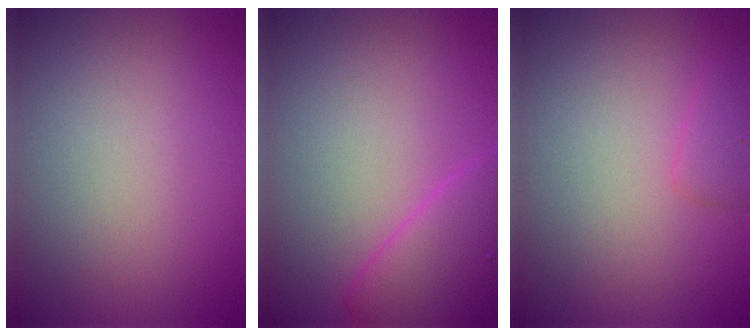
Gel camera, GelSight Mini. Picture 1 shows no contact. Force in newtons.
{"total": 4.2, "press": 4.2, "slide": 0.2}
{"total": 1.4, "press": 1.4, "slide": 0.2}